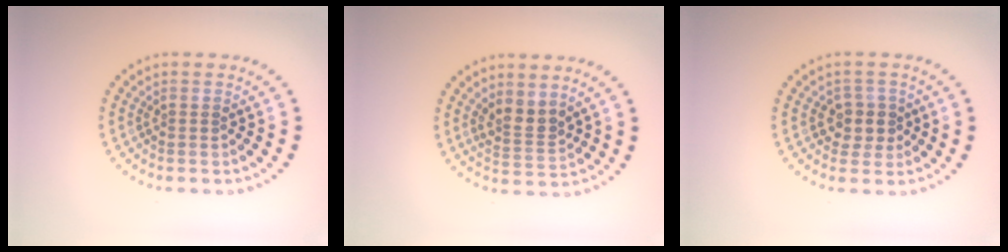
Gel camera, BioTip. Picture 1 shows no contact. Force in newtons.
{"total": 2.5, "press": 2.2, "slide": 1.3}
{"total": 2.2, "press": 2.0, "slide": 1.0}